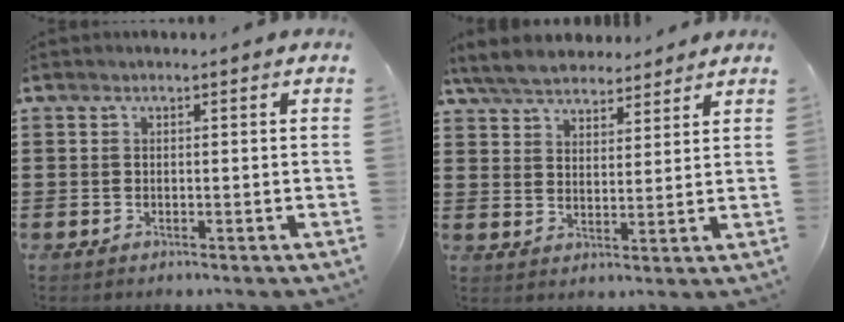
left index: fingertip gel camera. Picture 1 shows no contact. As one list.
[{"total": 5.6, "force": [5.2, 1.8, 1.3], "torque": [-0.047, -0.010, 0.096]}]